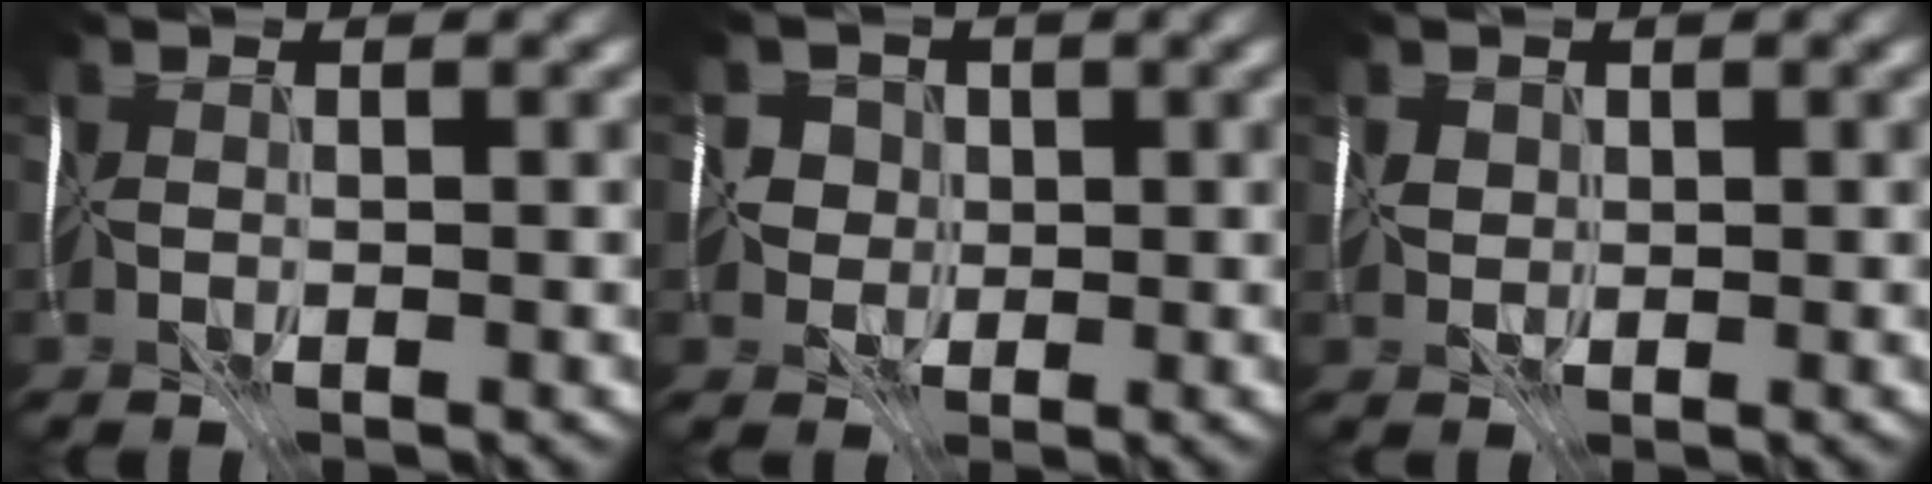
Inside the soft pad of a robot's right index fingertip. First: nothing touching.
{"total": 2.0, "force": [0.5, 2.0, 0.1], "torque": [0.024, 0.013, 0.006]}
{"total": 1.0, "force": [0.7, 0.8, -0.2], "torque": [0.009, 0.006, 0.014]}